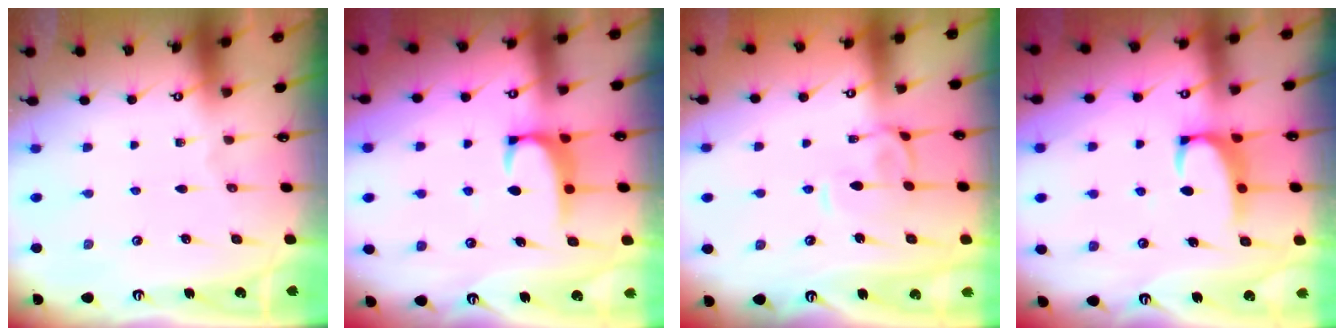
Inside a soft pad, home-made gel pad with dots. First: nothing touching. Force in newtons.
{"total": 2.2, "press": 2.2, "slide": 0.3}
{"total": 0.7, "press": 0.1, "slide": 0.7}
{"total": 2.5, "press": 2.4, "slide": 0.8}